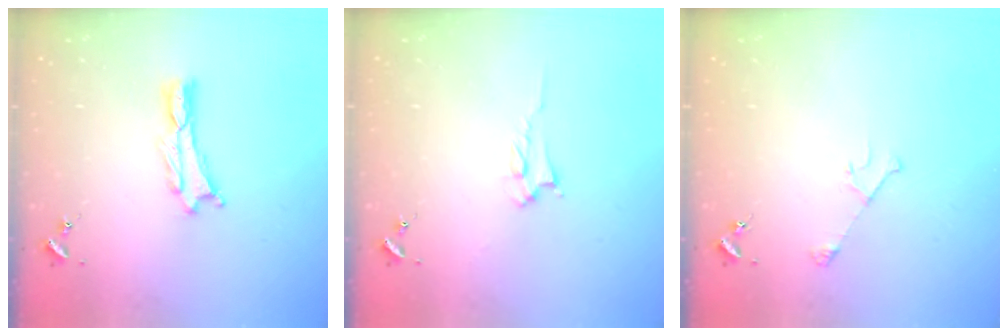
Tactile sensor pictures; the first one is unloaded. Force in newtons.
{"total": 2.0, "press": 1.9, "slide": 0.3}
{"total": 2.9, "press": 2.9, "slide": 0.3}